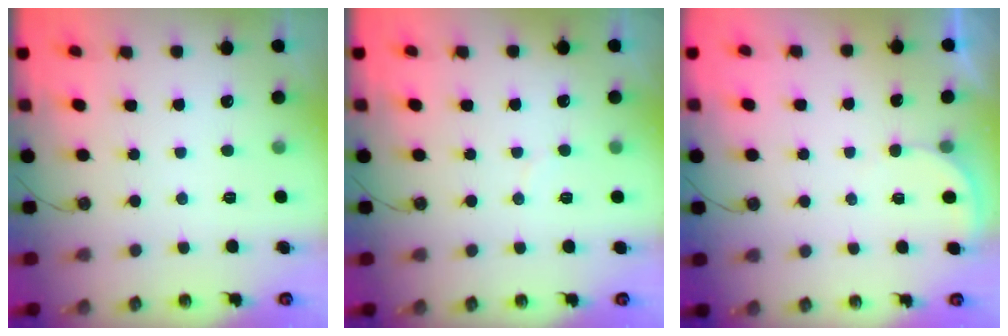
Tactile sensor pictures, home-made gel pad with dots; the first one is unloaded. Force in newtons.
{"total": 4.2, "press": 4.2, "slide": 0.2}
{"total": 1.6, "press": 1.6, "slide": 0.1}